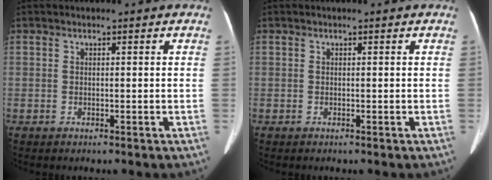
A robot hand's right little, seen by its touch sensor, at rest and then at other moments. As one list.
[{"total": 0.0}]